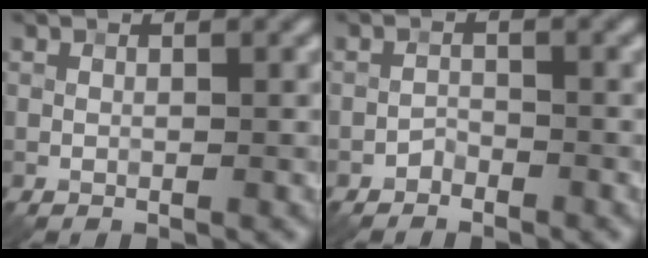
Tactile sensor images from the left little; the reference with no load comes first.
{"total": 1.1, "force": [-1.0, 0.5, 0.0], "torque": [0.003, 0.005, -0.018]}